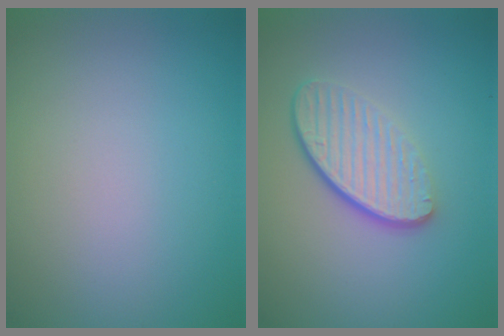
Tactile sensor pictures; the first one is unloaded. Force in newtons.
{"total": 4.6, "press": 3.2, "slide": 3.3}